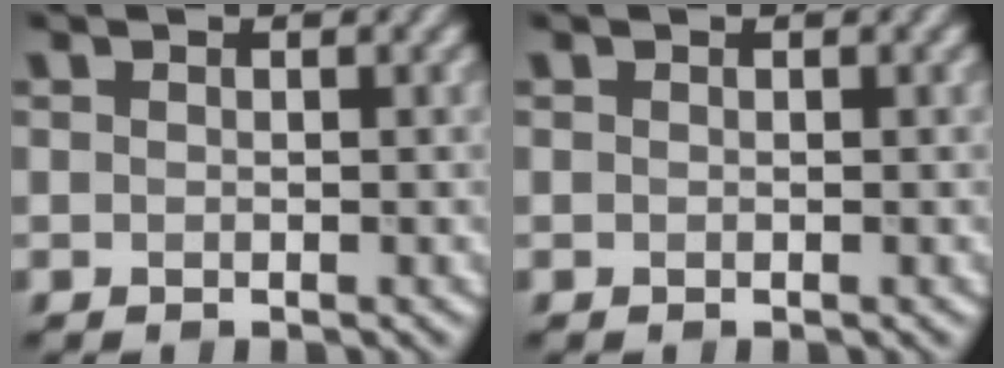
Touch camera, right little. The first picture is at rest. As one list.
[{"total": 0.0}]